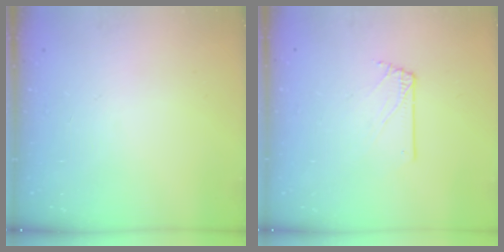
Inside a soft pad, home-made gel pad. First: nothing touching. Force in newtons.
{"total": 1.6, "press": 1.6, "slide": 0.2}